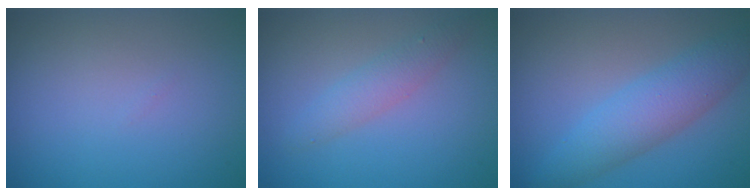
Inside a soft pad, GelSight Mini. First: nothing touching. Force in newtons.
{"total": 2.0, "press": 2.0, "slide": 0.0}
{"total": 4.5, "press": 4.5, "slide": 0.1}